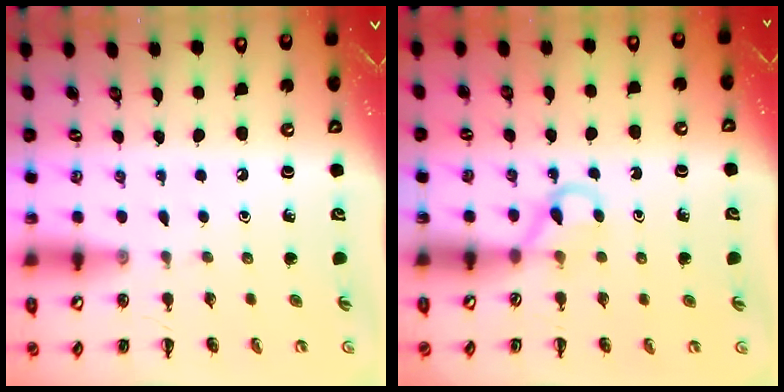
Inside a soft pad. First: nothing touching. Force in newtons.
{"total": 3.0, "press": 2.8, "slide": 1.1}